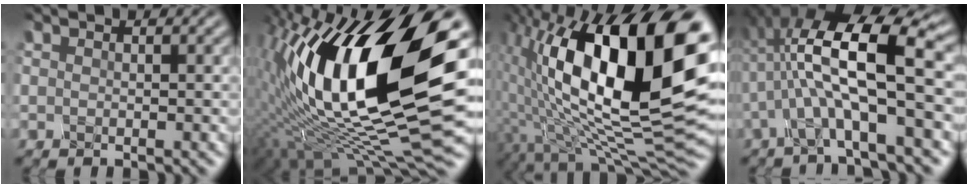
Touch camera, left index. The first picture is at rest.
{"total": 16.4, "force": [0.6, 6.0, 15.3], "torque": [-0.290, 0.005, 0.020]}
{"total": 16.8, "force": [1.7, 7.2, 15.1], "torque": [-0.245, 0.007, 0.043]}
{"total": 8.2, "force": [-1.7, 1.6, 7.9], "torque": [-0.154, 0.011, -0.013]}